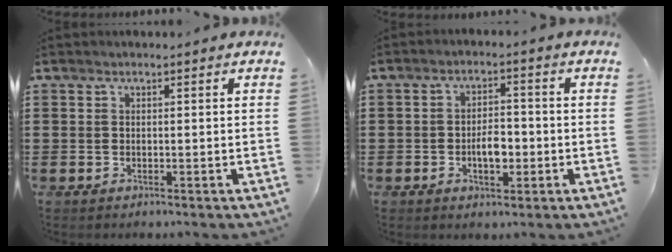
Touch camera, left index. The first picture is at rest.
{"total": 4.6, "force": [-1.1, 2.4, 3.8], "torque": [-0.052, -0.001, -0.024]}